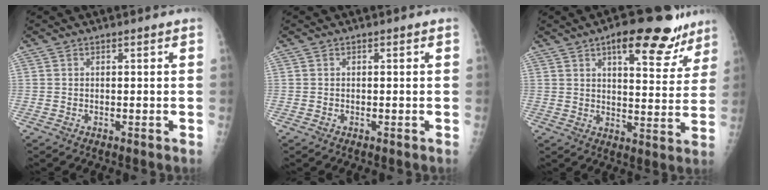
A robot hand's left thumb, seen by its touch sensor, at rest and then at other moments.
{"total": 0.0}
{"total": 15.6, "force": [9.8, 6.2, 10.4], "torque": [-0.084, -0.037, 0.133]}